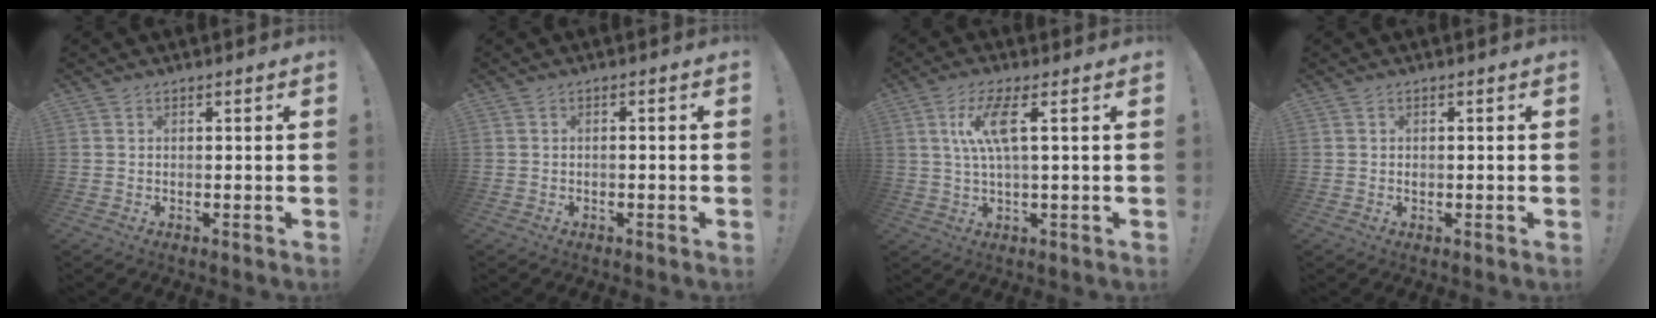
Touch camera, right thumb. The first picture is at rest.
{"total": 0.9, "force": [-0.6, -0.2, 0.6], "torque": [-0.010, 0.000, -0.011]}
{"total": 9.1, "force": [2.5, 1.6, 8.6], "torque": [-0.170, 0.005, 0.040]}
{"total": 0.5, "force": [0.1, 0.5, 0.0], "torque": [-0.001, 0.005, 0.001]}